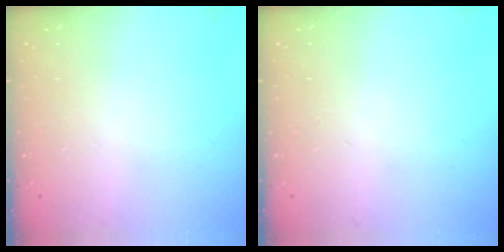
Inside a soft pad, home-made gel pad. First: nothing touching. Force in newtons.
{"total": 0.0}